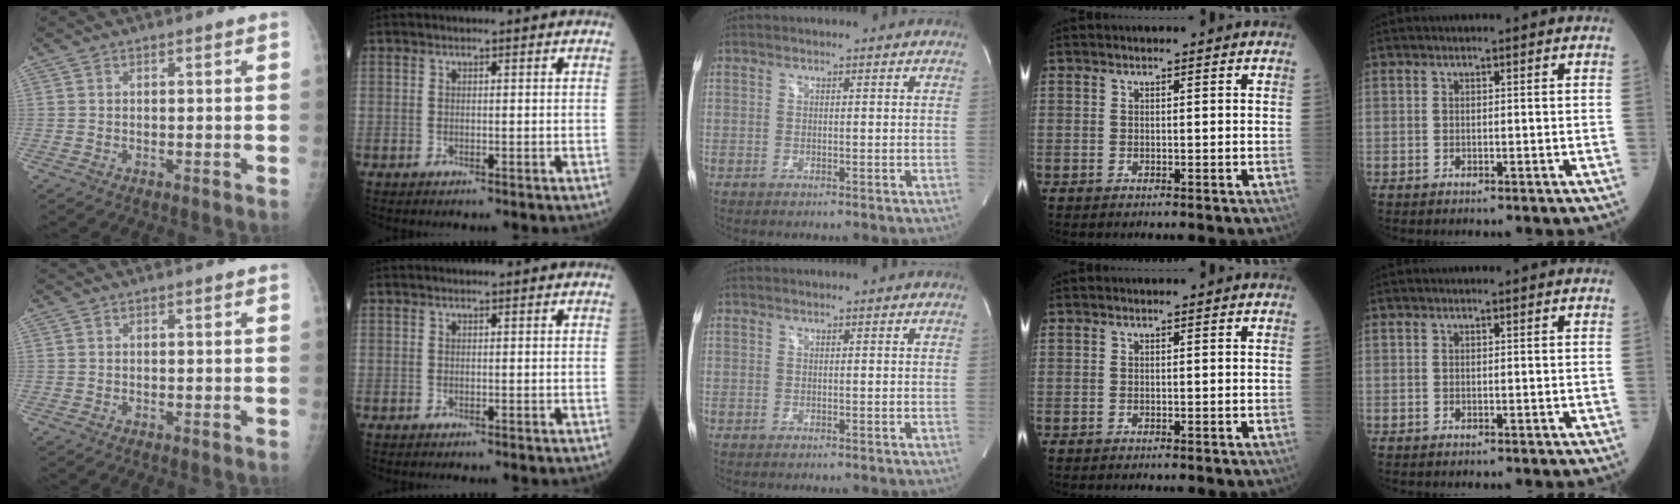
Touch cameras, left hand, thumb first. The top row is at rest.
{}